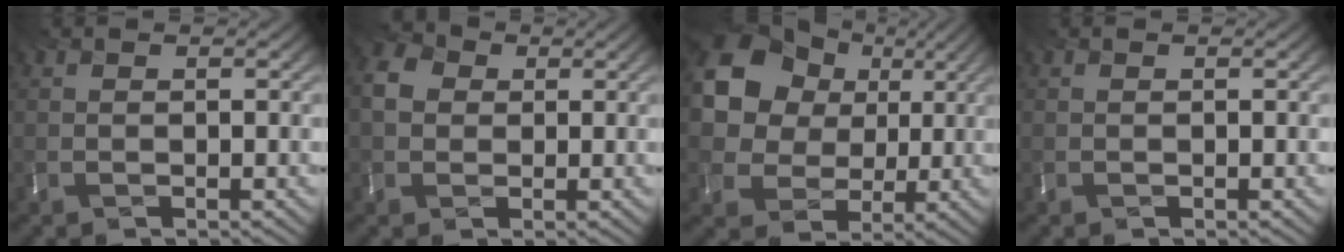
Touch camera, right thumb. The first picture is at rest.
{"total": 3.5, "force": [-0.4, 3.2, 1.5], "torque": [-0.042, 0.002, -0.018]}
{"total": 12.1, "force": [2.9, 10.1, 6.0], "torque": [-0.144, 0.012, 0.033]}
{"total": 0.0}